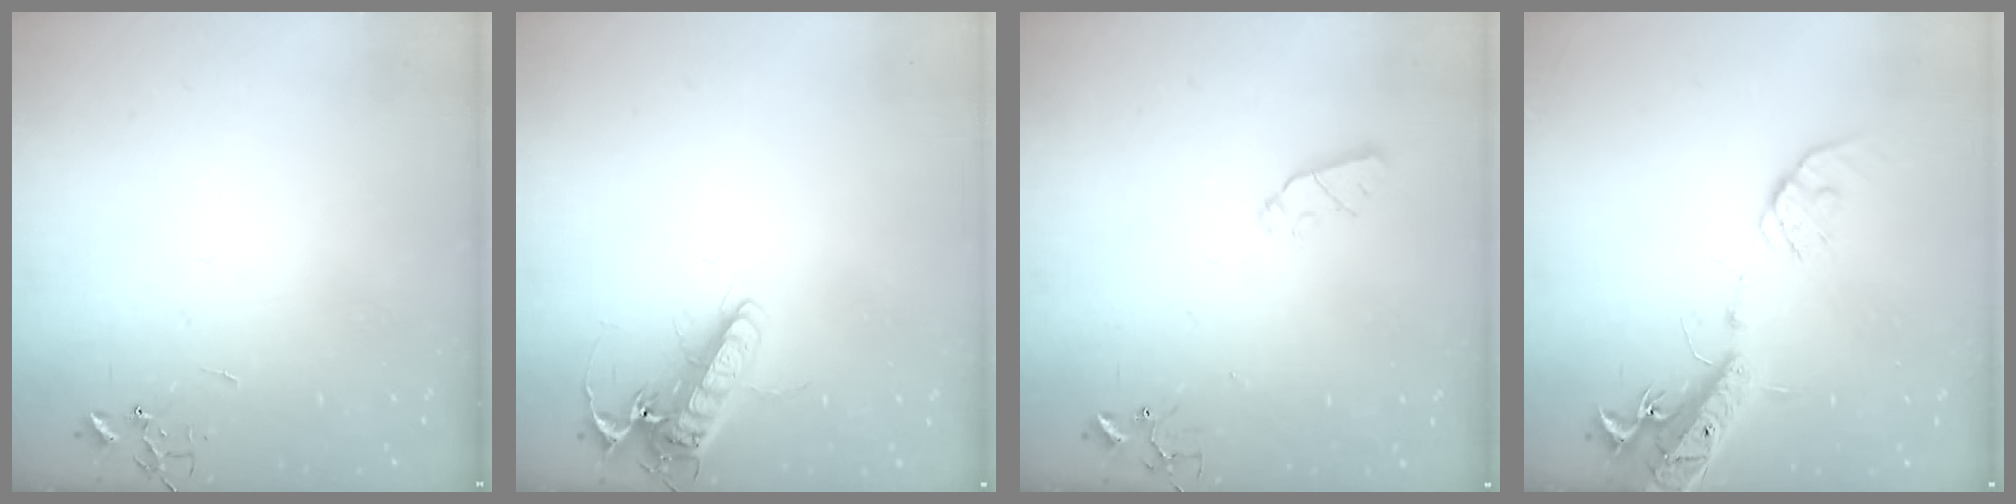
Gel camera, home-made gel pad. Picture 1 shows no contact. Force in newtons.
{"total": 14.8, "press": 14.6, "slide": 2.4}
{"total": 5.5, "press": 5.5, "slide": 0.4}
{"total": 16.0, "press": 15.7, "slide": 3.3}